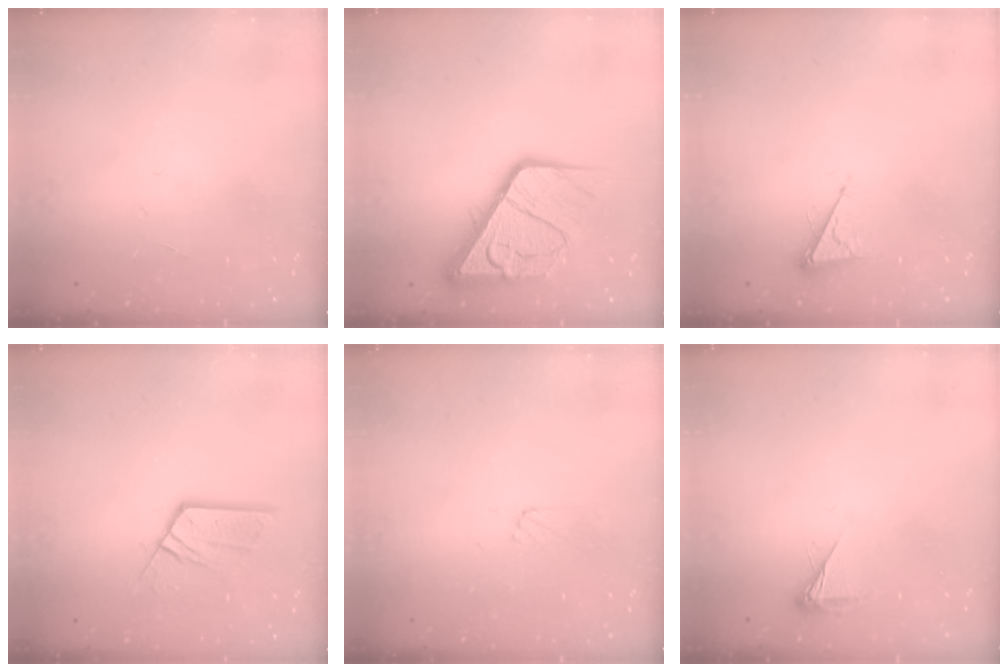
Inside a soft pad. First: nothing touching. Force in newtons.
{"total": 17.9, "press": 17.8, "slide": 1.9}
{"total": 4.4, "press": 4.4, "slide": 0.6}
{"total": 10.8, "press": 10.7, "slide": 0.5}
{"total": 4.2, "press": 4.1, "slide": 0.5}
{"total": 3.3, "press": 3.3, "slide": 0.4}